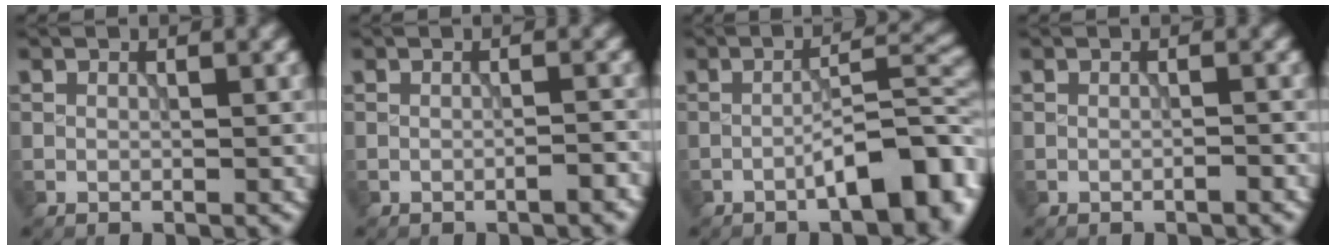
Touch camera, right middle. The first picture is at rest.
{"total": 1.3, "force": [-0.8, 0.2, 1.0], "torque": [-0.011, 0.004, -0.016]}
{"total": 7.6, "force": [-3.5, 2.2, 6.4], "torque": [-0.089, 0.013, -0.053]}
{"total": 0.6, "force": [-0.5, 0.0, 0.4], "torque": [-0.005, 0.003, -0.010]}